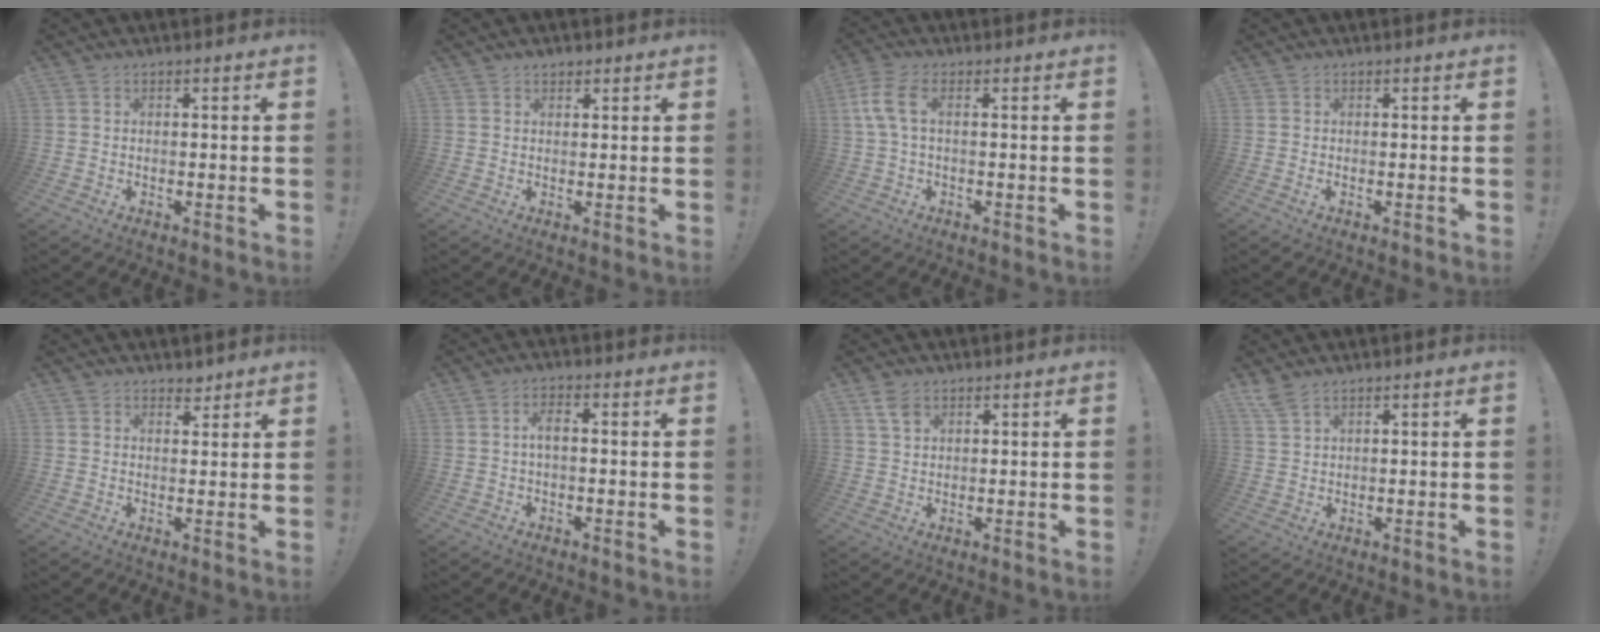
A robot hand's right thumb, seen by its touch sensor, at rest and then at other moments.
{"total": 1.3, "force": [0.9, 0.9, 0.3], "torque": [0.002, -0.003, 0.015]}
{"total": 6.9, "force": [1.4, 2.7, 6.2], "torque": [-0.134, -0.005, 0.026]}
{"total": 0.5, "force": [0.0, 0.0, 0.5], "torque": [-0.004, -0.004, -0.001]}
{"total": 2.6, "force": [2.2, 1.3, 0.4], "torque": [0.015, -0.019, 0.035]}
{"total": 3.4, "force": [-0.1, 1.2, 3.2], "torque": [-0.075, 0.008, -0.003]}
{"total": 4.0, "force": [2.4, 2.1, 2.5], "torque": [-0.048, -0.003, 0.047]}
{"total": 3.8, "force": [3.0, 1.2, 2.0], "torque": [-0.045, -0.011, 0.057]}